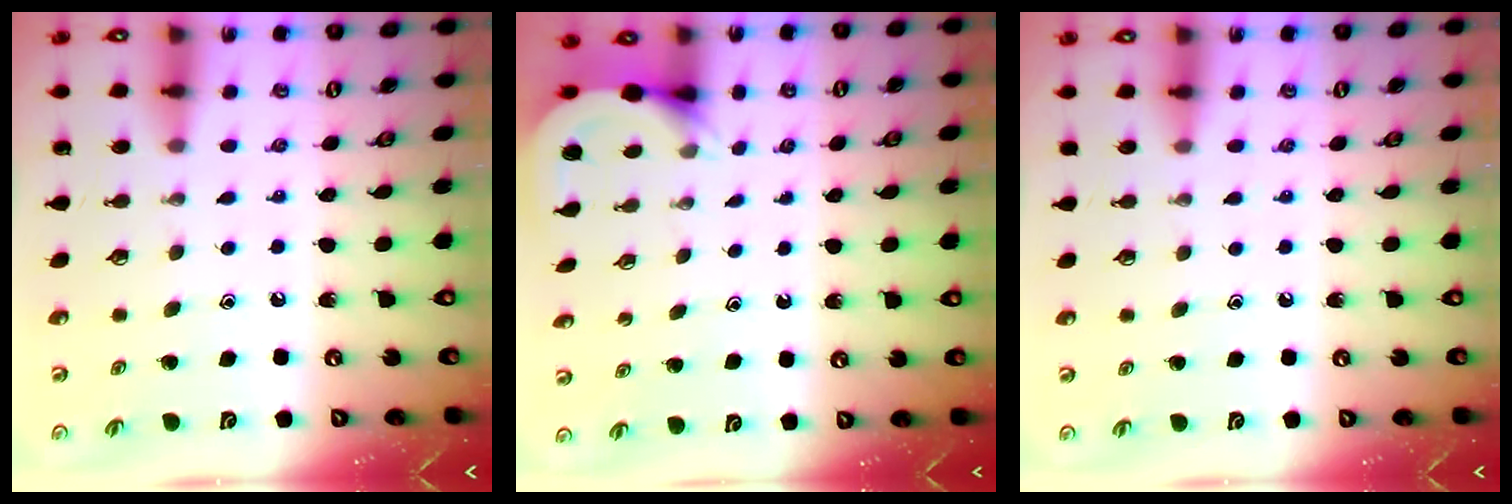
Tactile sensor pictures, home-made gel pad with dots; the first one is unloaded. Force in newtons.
{"total": 3.5, "press": 3.5, "slide": 0.3}
{"total": 2.9, "press": 2.9, "slide": 0.5}